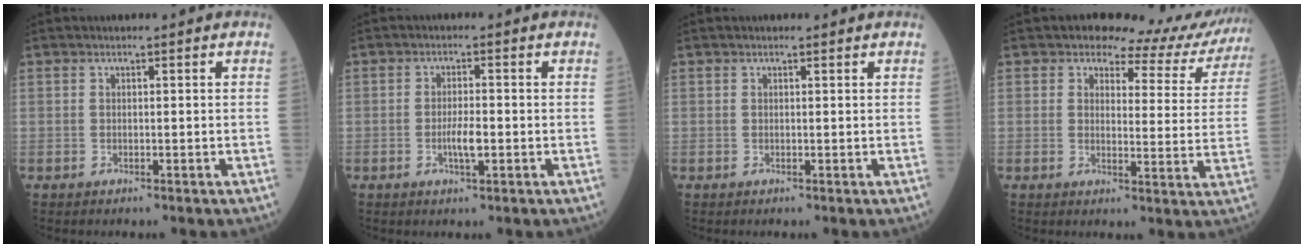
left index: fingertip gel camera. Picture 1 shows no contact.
{"total": 3.0, "force": [-0.7, 0.6, 2.9], "torque": [-0.058, -0.001, -0.012]}
{"total": 0.9, "force": [0.8, 0.1, 0.3], "torque": [-0.012, 0.007, 0.011]}
{"total": 11.3, "force": [10.4, 3.9, 1.9], "torque": [0.007, -0.022, 0.097]}